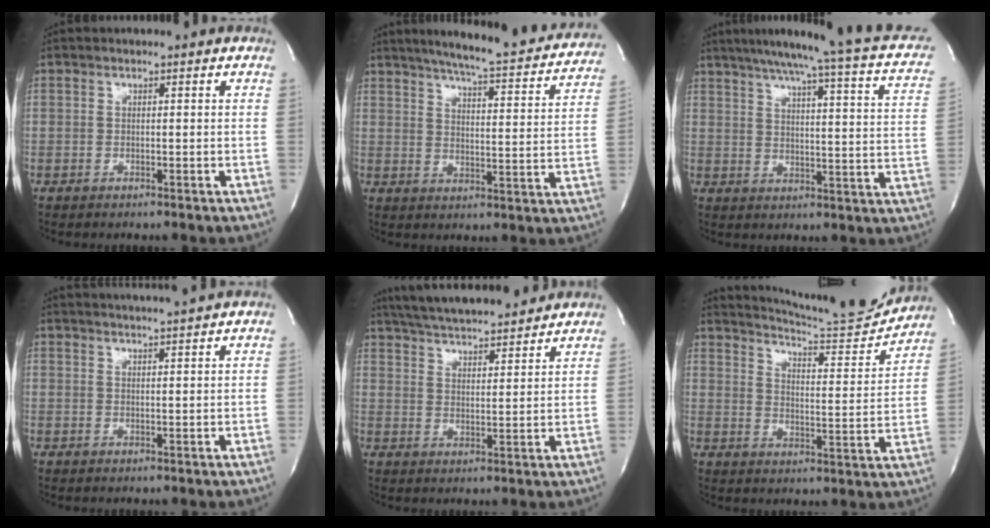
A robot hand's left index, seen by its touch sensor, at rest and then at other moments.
{"total": 20.9, "force": [18.8, 2.1, 8.8], "torque": [-0.133, -0.035, 0.232]}
{"total": 22.5, "force": [18.0, 1.5, 13.3], "torque": [-0.196, -0.021, 0.211]}
{"total": 6.0, "force": [5.5, -1.4, 1.9], "torque": [-0.029, 0.004, 0.074]}
{"total": 15.4, "force": [14.0, 1.9, 6.1], "torque": [-0.112, 0.021, 0.218]}
{"total": 15.6, "force": [15.2, -0.5, 3.5], "torque": [-0.067, -0.062, 0.205]}